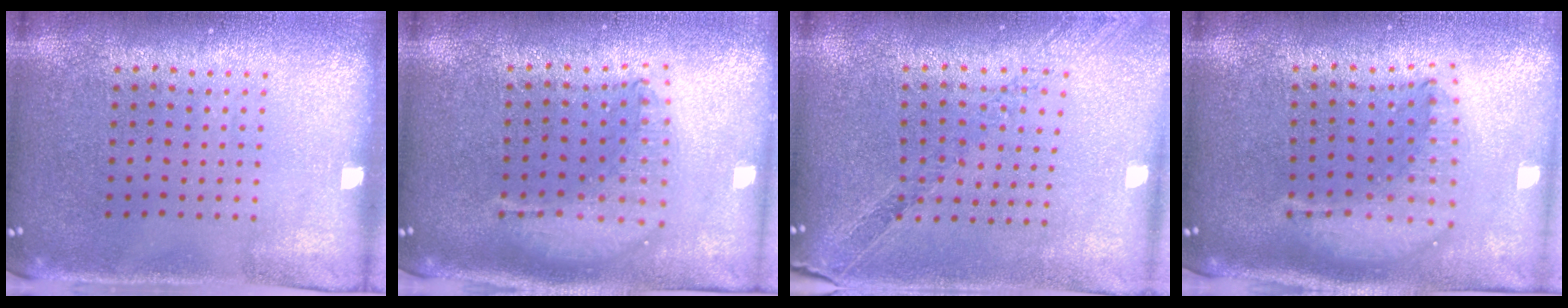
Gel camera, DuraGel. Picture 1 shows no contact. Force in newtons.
{"total": 1.8, "press": 1.5, "slide": 1.0}
{"total": 0.6, "press": 0.6, "slide": 0.1}
{"total": 2.2, "press": 1.7, "slide": 1.4}